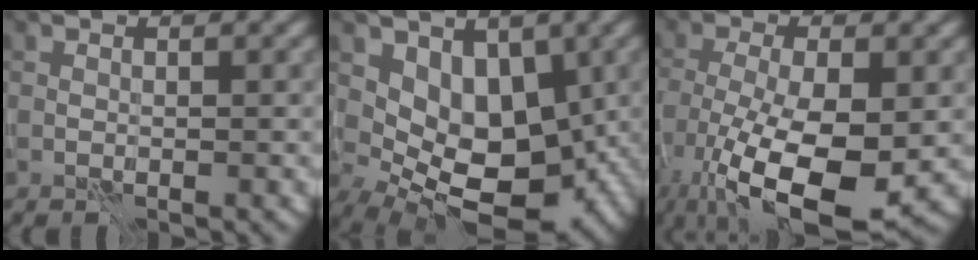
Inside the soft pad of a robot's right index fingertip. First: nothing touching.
{"total": 8.9, "force": [0.7, 5.7, 6.7], "torque": [-0.083, -0.013, 0.019]}
{"total": 11.6, "force": [-4.6, 4.0, 9.9], "torque": [-0.188, -0.021, -0.078]}